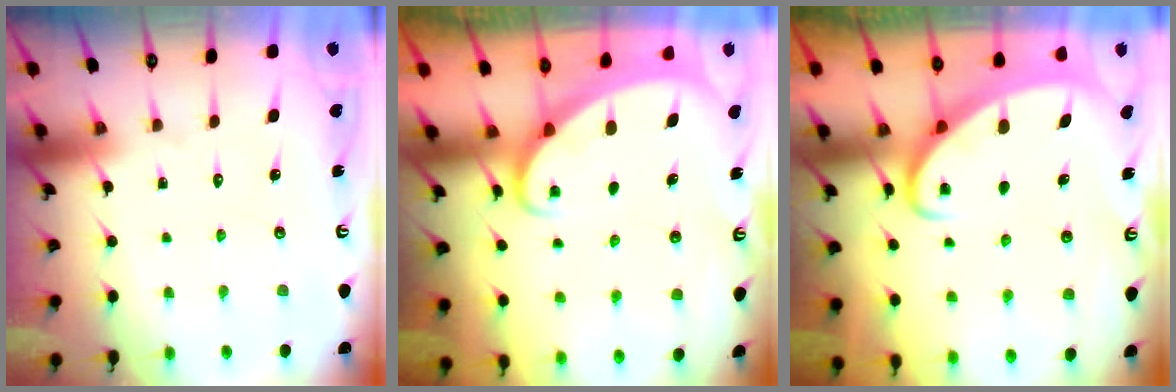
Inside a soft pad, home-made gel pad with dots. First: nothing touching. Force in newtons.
{"total": 1.8, "press": 1.8, "slide": 0.1}
{"total": 2.4, "press": 2.4, "slide": 0.4}